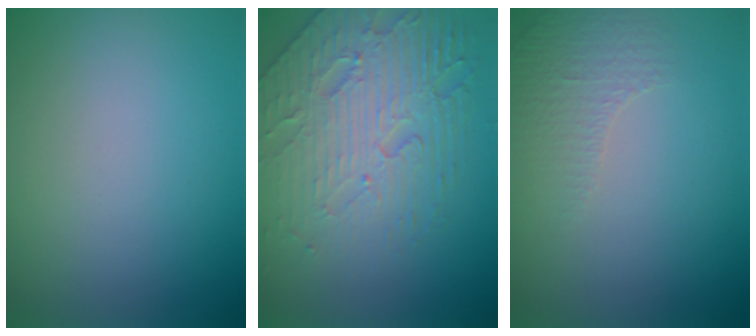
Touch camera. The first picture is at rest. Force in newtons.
{"total": 7.0, "press": 5.4, "slide": 4.5}
{"total": 1.1, "press": 0.7, "slide": 0.8}